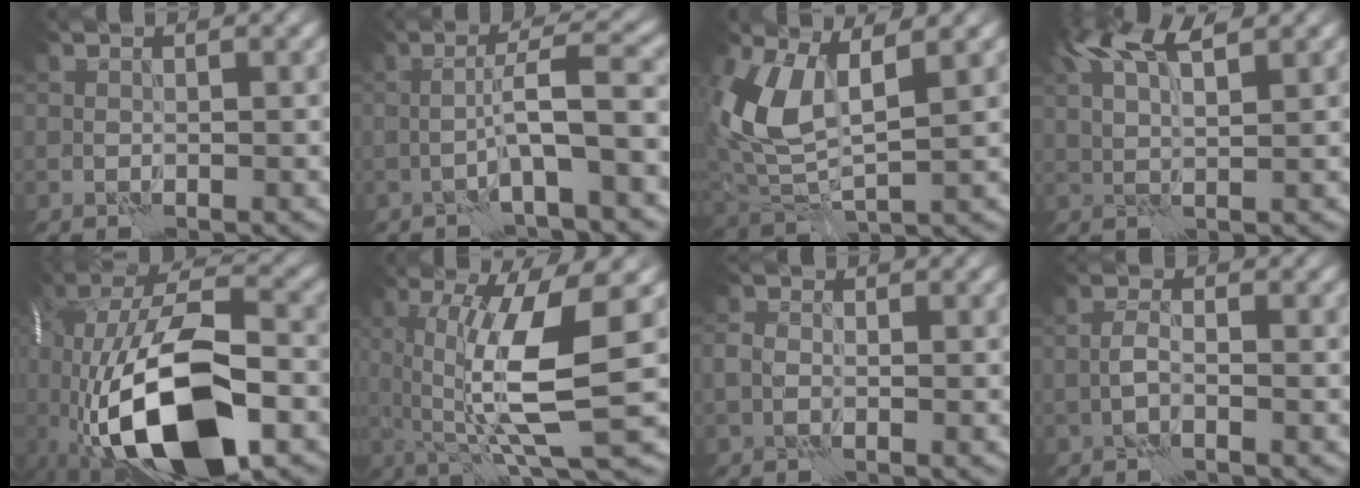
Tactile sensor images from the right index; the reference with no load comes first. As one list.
[{"total": 3.6, "force": [-1.3, -0.6, 3.3], "torque": [-0.053, 0.023, -0.022]}, {"total": 7.0, "force": [2.8, 3.3, 5.5], "torque": [-0.144, -0.011, 0.057]}, {"total": 5.5, "force": [3.9, 1.1, 3.7], "torque": [-0.072, 0.017, 0.066]}, {"total": 16.9, "force": [-5.3, 7.2, 14.3], "torque": [-0.280, -0.004, -0.091]}, {"total": 8.9, "force": [1.7, 1.3, 8.6], "torque": [-0.139, -0.011, 0.040]}, {"total": 0.0}, {"total": 0.6, "force": [-0.2, -0.5, 0.4], "torque": [-0.012, 0.003, -0.006]}]